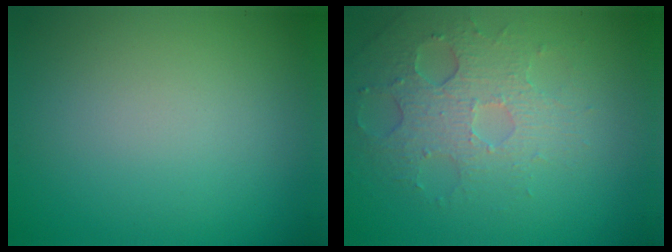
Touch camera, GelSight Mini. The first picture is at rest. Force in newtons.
{"total": 3.6, "press": 3.3, "slide": 1.4}